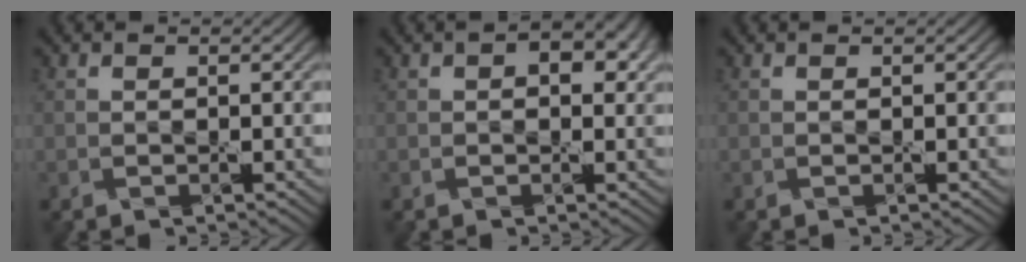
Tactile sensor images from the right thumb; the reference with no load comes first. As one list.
[{"total": 4.1, "force": [1.0, 2.4, 3.2], "torque": [-0.043, -0.003, 0.012]}, {"total": 0.0}]